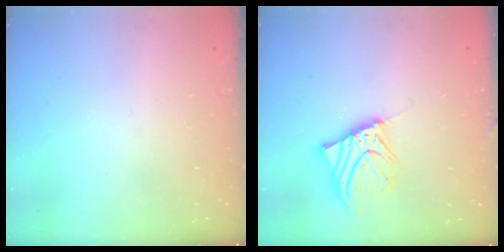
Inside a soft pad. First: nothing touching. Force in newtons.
{"total": 9.6, "press": 9.4, "slide": 1.6}